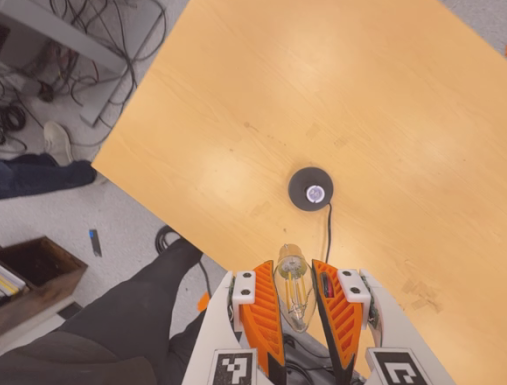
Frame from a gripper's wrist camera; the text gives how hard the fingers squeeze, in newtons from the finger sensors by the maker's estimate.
{"total": 11.5, "left": 11.6, "right": 11.4}